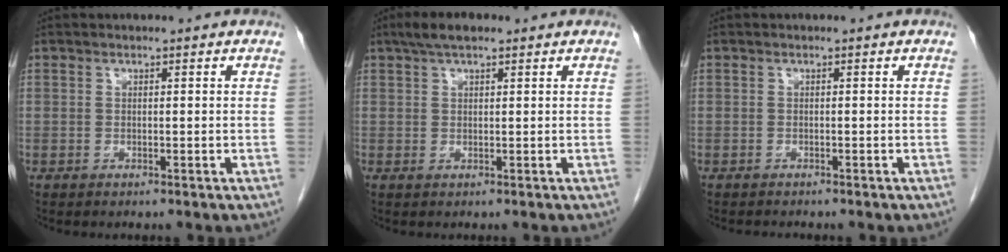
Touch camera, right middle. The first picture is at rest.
{"total": 4.0, "force": [2.6, 1.3, 2.7], "torque": [-0.054, 0.019, 0.045]}
{"total": 1.0, "force": [-1.0, 0.1, 0.2], "torque": [-0.006, -0.004, -0.011]}